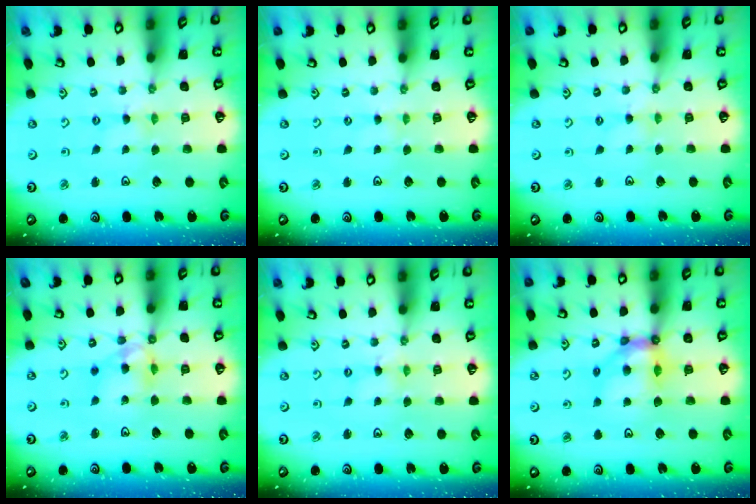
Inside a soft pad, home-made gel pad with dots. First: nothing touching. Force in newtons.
{"total": 0.5, "press": 0.5, "slide": 0.1}
{"total": 1.4, "press": 1.4, "slide": 0.4}
{"total": 12.0, "press": 11.8, "slide": 2.0}
{"total": 0.9, "press": 0.9, "slide": 0.2}
{"total": 9.0, "press": 8.9, "slide": 1.7}